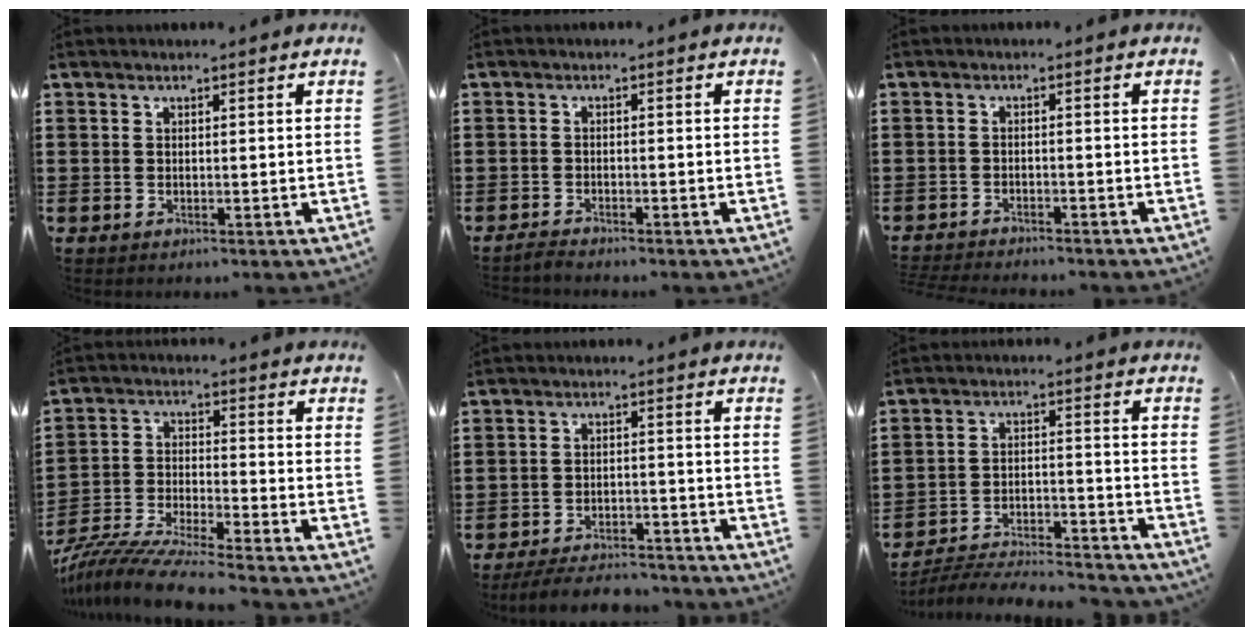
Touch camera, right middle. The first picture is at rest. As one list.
[{"total": 1.4, "force": [-1.4, 0.0, 0.2], "torque": [-0.009, -0.001, -0.026]}, {"total": 2.3, "force": [-2.3, 0.0, -0.1], "torque": [-0.006, -0.003, -0.048]}, {"total": 8.0, "force": [-7.6, -0.4, 2.3], "torque": [-0.052, -0.008, -0.152]}, {"total": 4.8, "force": [-4.7, 0.7, 0.8], "torque": [-0.018, 0.003, -0.094]}, {"total": 5.8, "force": [-5.6, 0.5, 1.3], "torque": [-0.027, 0.004, -0.112]}]